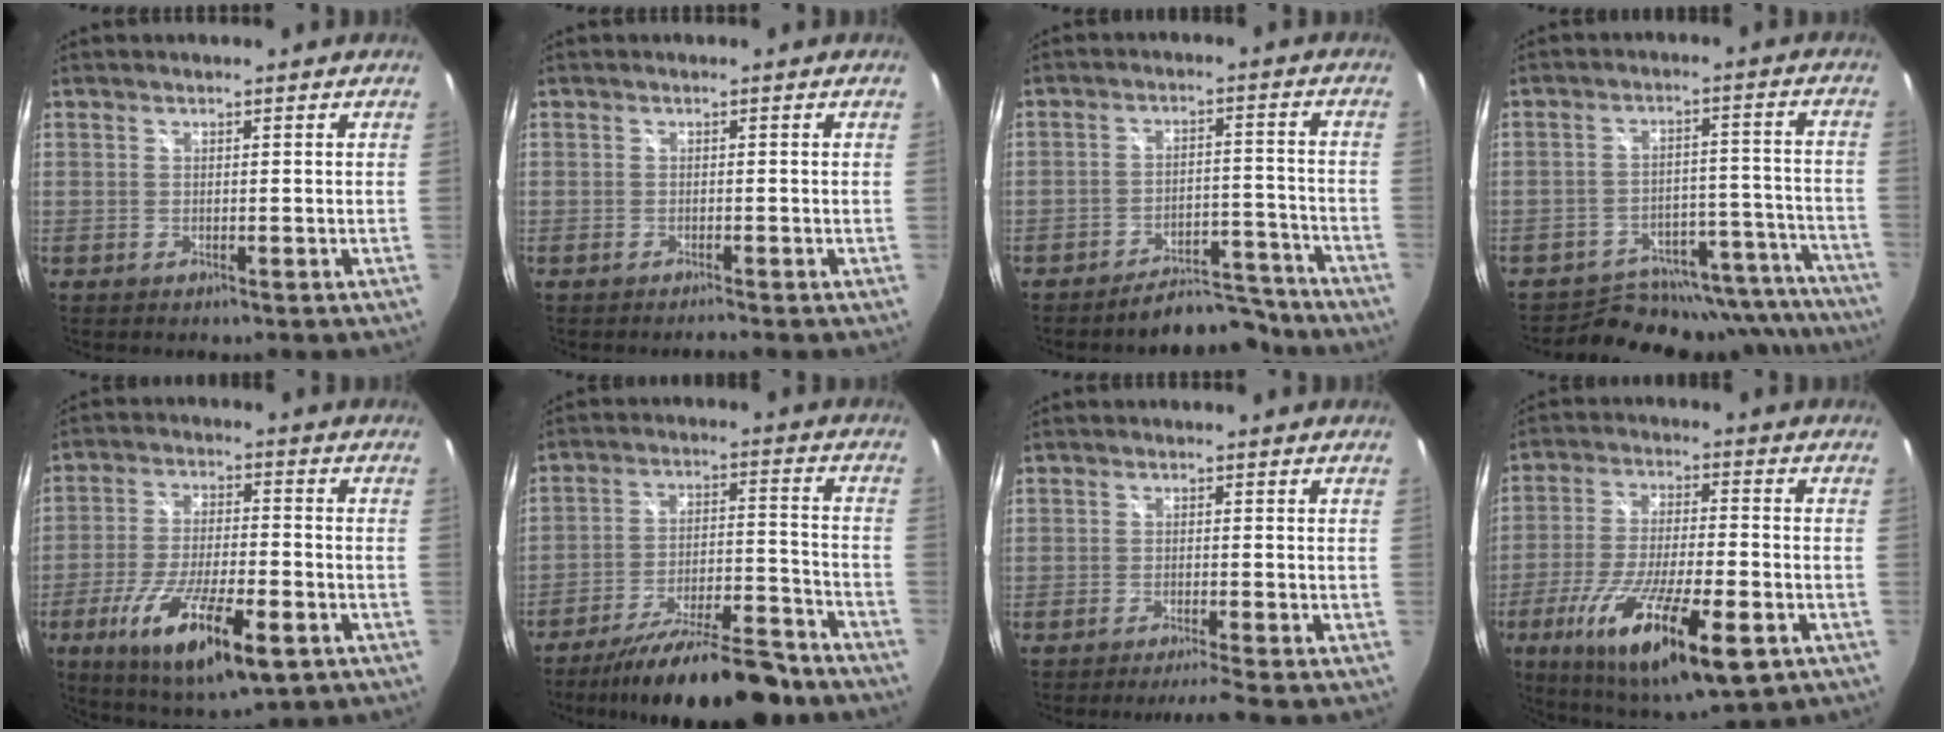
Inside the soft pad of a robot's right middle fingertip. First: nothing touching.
{"total": 1.2, "force": [-1.1, -0.2, 0.3], "torque": [-0.003, -0.008, -0.019]}
{"total": 9.3, "force": [-8.9, 2.4, 1.6], "torque": [-0.029, 0.028, -0.112]}
{"total": 20.8, "force": [-19.2, 7.0, 3.5], "torque": [-0.051, 0.054, -0.237]}
{"total": 16.9, "force": [-8.1, 4.3, 14.2], "torque": [-0.273, -0.041, -0.135]}
{"total": 18.7, "force": [-15.8, 3.4, 9.4], "torque": [-0.166, -0.016, -0.234]}
{"total": 4.2, "force": [-3.6, -1.4, 1.6], "torque": [-0.031, -0.005, -0.061]}
{"total": 20.3, "force": [-9.3, 4.7, 17.5], "torque": [-0.333, -0.052, -0.155]}